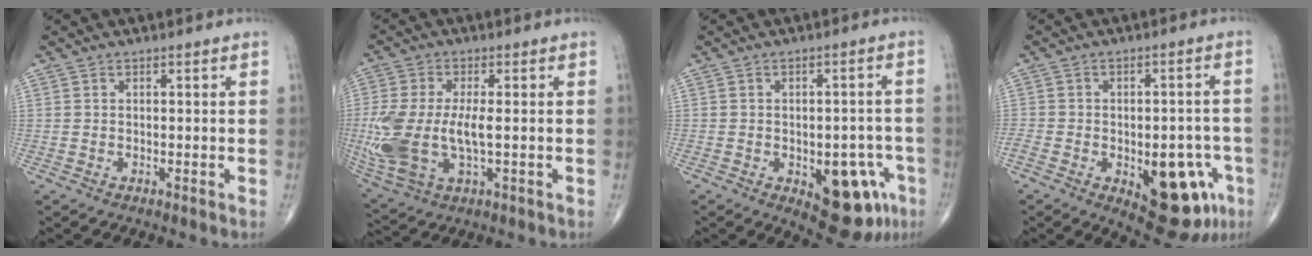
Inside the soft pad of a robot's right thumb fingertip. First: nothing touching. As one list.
[{"total": 15.0, "force": [-1.2, 7.1, 13.1], "torque": [-0.314, -0.012, -0.011]}, {"total": 12.9, "force": [-5.0, 6.4, 10.0], "torque": [-0.084, 0.023, -0.050]}, {"total": 16.7, "force": [-6.7, 8.1, 13.0], "torque": [-0.153, 0.026, -0.077]}]